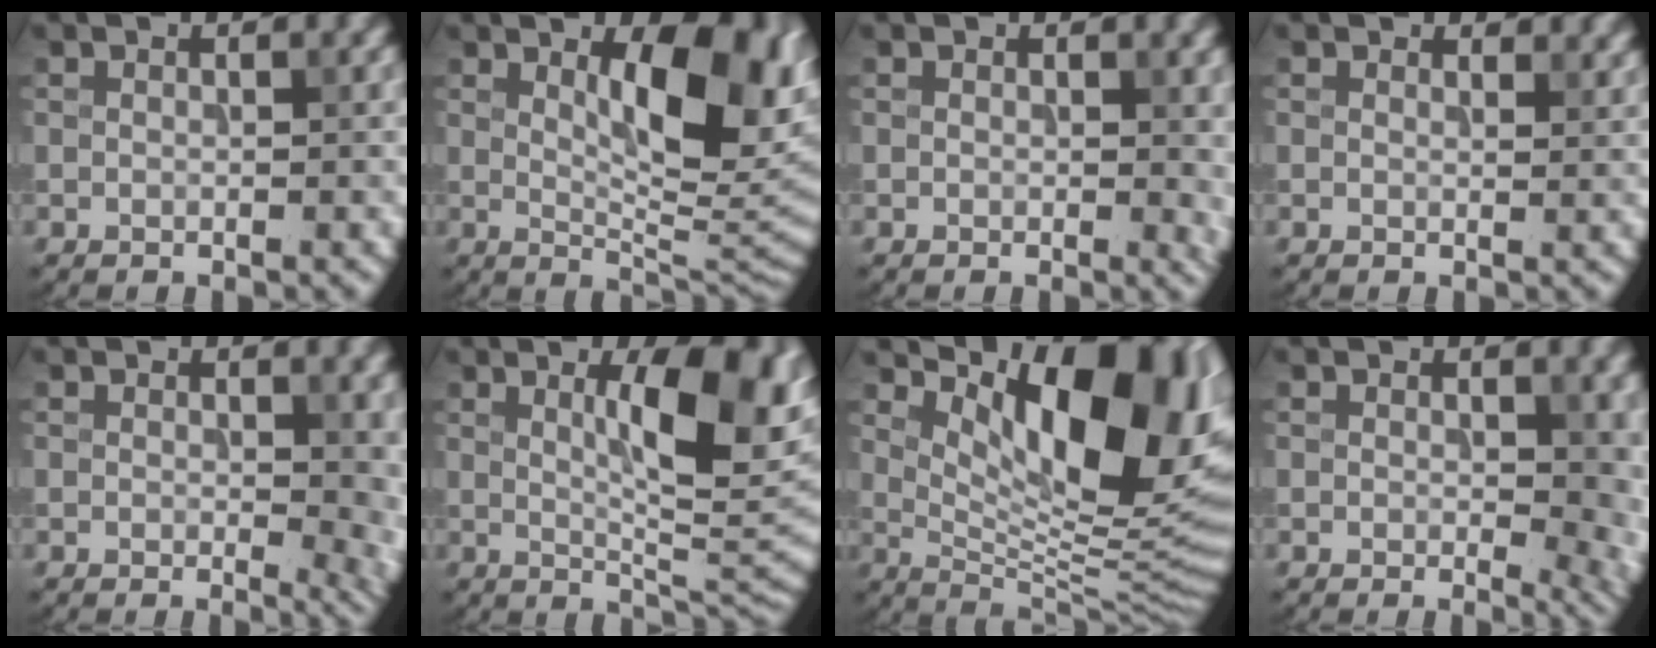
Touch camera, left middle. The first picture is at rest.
{"total": 10.6, "force": [2.9, 4.1, 9.3], "torque": [-0.120, -0.001, 0.049]}
{"total": 1.7, "force": [0.3, 0.7, 1.5], "torque": [-0.012, -0.003, 0.002]}
{"total": 1.9, "force": [1.7, 0.7, 0.7], "torque": [-0.011, -0.005, 0.017]}
{"total": 5.2, "force": [-0.1, 2.5, 4.6], "torque": [-0.042, -0.006, -0.003]}
{"total": 10.2, "force": [2.5, 3.0, 9.4], "torque": [-0.124, -0.002, 0.045]}
{"total": 14.9, "force": [5.6, 6.3, 12.3], "torque": [-0.156, -0.003, 0.096]}
{"total": 6.3, "force": [0.0, 3.2, 5.4], "torque": [-0.047, -0.004, -0.004]}